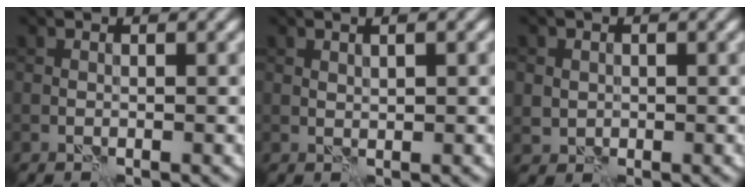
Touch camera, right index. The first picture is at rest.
{"total": 0.9, "force": [0.5, 0.2, 0.8], "torque": [-0.018, 0.002, 0.010]}
{"total": 1.9, "force": [0.2, 1.8, 0.6], "torque": [-0.009, 0.001, 0.007]}